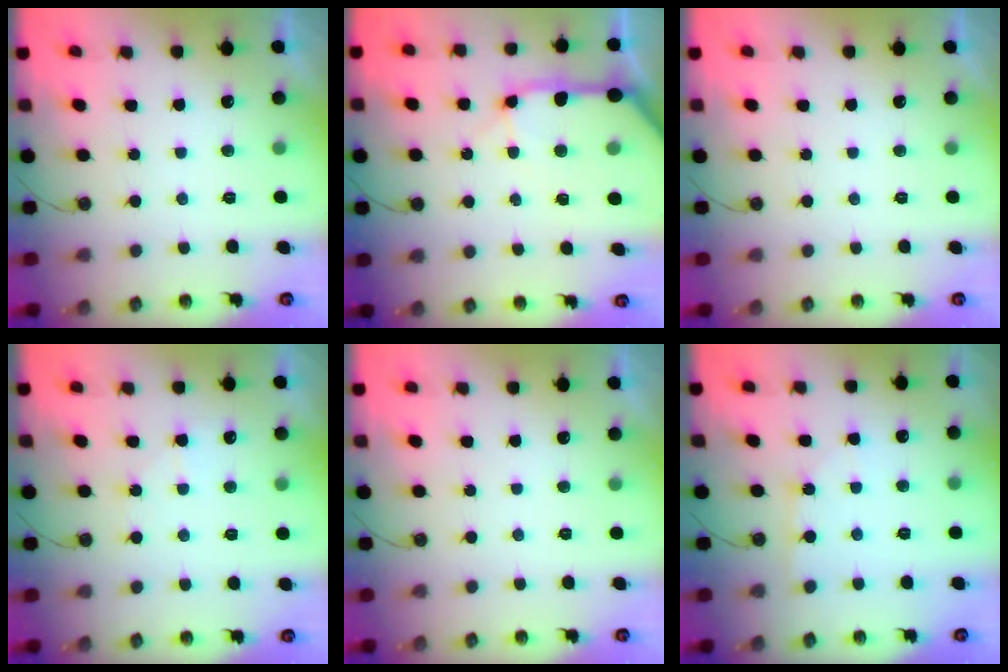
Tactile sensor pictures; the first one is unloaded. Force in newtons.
{"total": 15.4, "press": 15.2, "slide": 2.1}
{"total": 0.0}
{"total": 4.6, "press": 4.6, "slide": 0.5}
{"total": 0.0}
{"total": 3.5, "press": 3.5, "slide": 0.6}